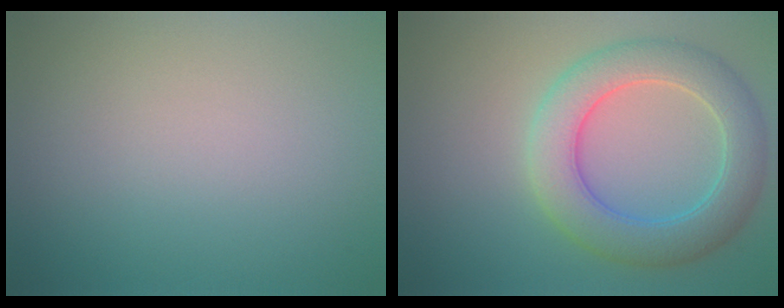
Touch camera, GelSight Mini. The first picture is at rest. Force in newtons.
{"total": 6.4, "press": 6.4, "slide": 0.4}